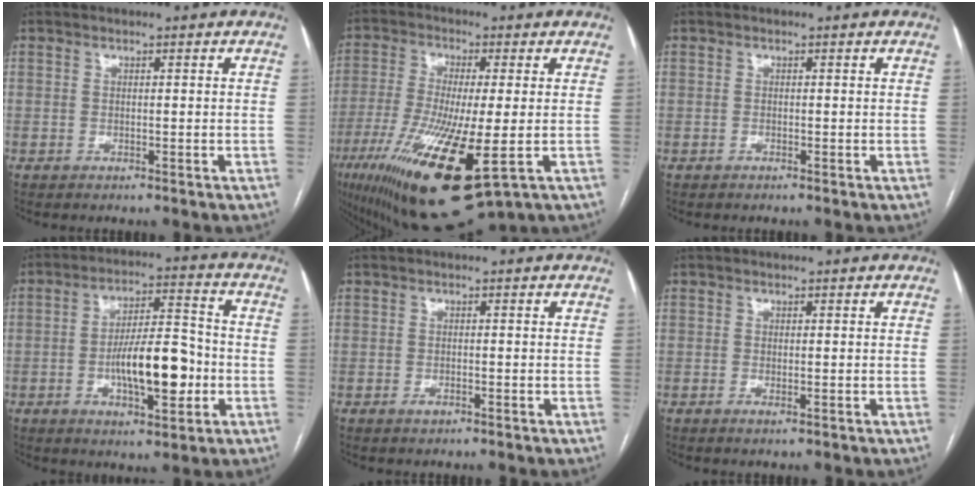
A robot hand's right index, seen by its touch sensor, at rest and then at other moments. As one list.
[{"total": 18.5, "force": [-6.2, 3.0, 17.1], "torque": [-0.334, -0.055, -0.098]}, {"total": 0.0}, {"total": 12.2, "force": [-2.8, 3.7, 11.3], "torque": [-0.193, 0.014, -0.042]}, {"total": 1.0, "force": [-0.7, 0.4, 0.7], "torque": [-0.012, 0.000, -0.008]}, {"total": 0.9, "force": [-0.4, 0.1, 0.8], "torque": [-0.012, -0.002, -0.005]}]